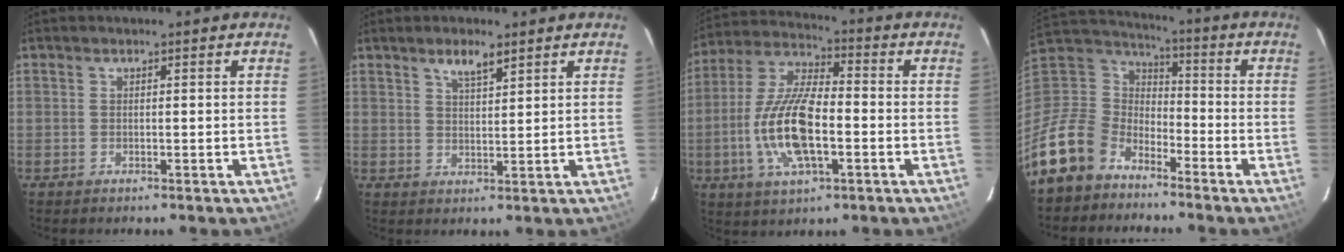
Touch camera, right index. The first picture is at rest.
{"total": 3.8, "force": [2.7, 1.0, 2.5], "torque": [-0.041, 0.004, 0.049]}
{"total": 15.0, "force": [-3.4, 5.7, 13.4], "torque": [-0.280, 0.000, -0.067]}
{"total": 14.1, "force": [-10.1, 8.8, 4.3], "torque": [-0.128, 0.024, -0.194]}